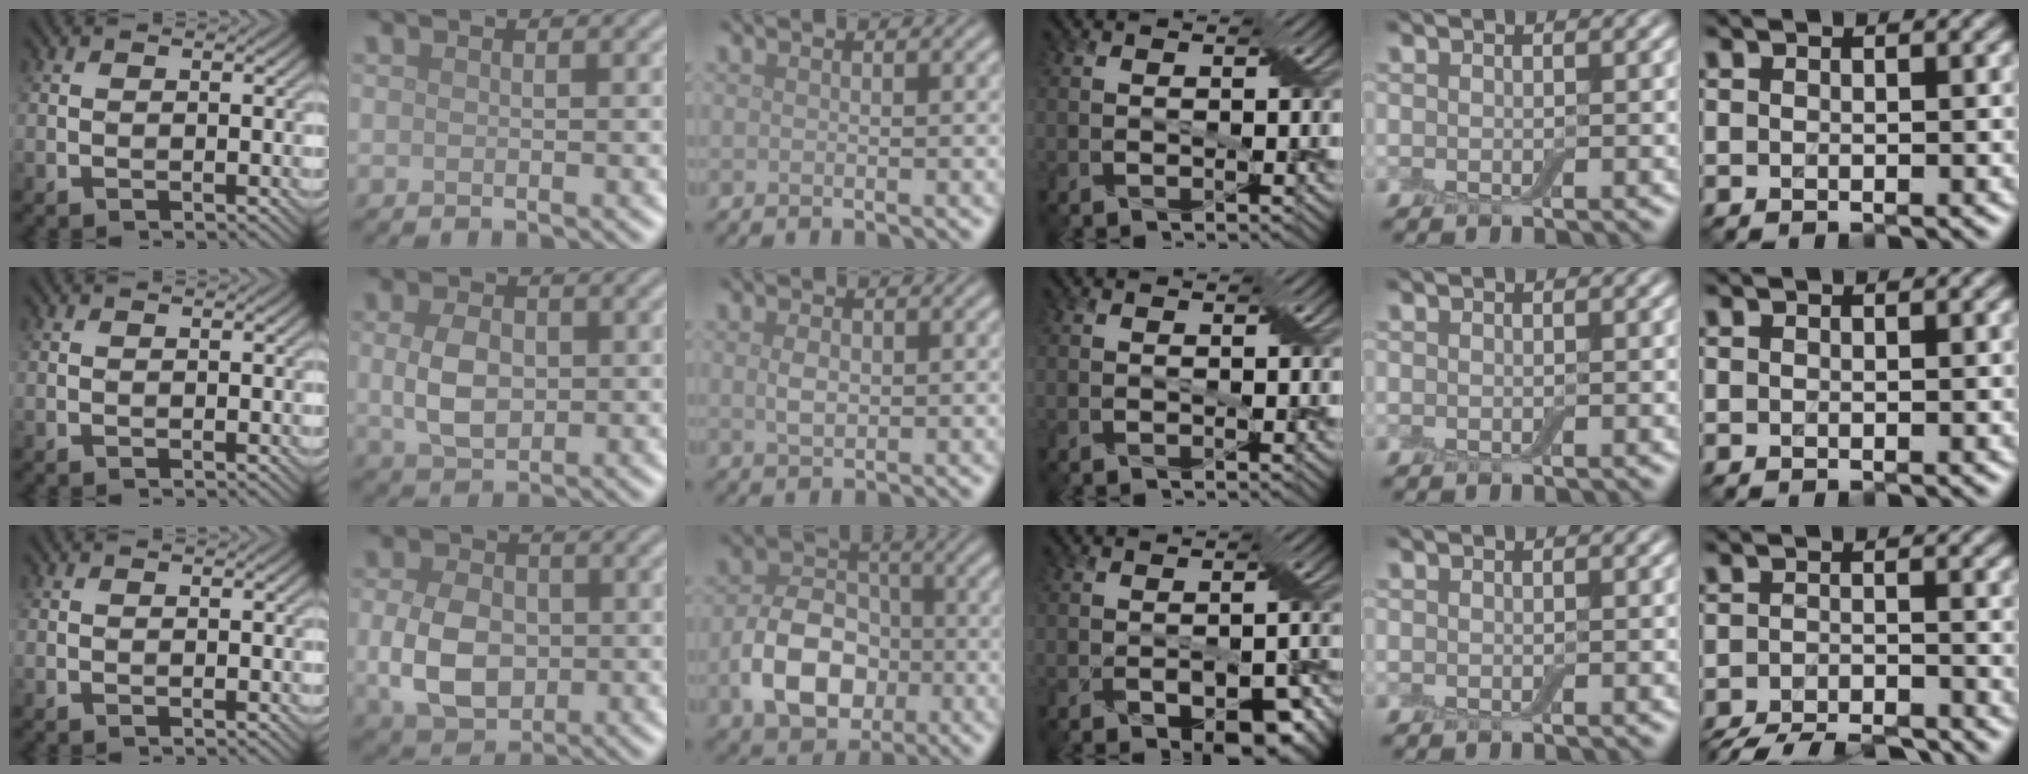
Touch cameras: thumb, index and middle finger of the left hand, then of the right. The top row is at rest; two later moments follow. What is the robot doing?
{"motion": "fold", "object": "apron"}